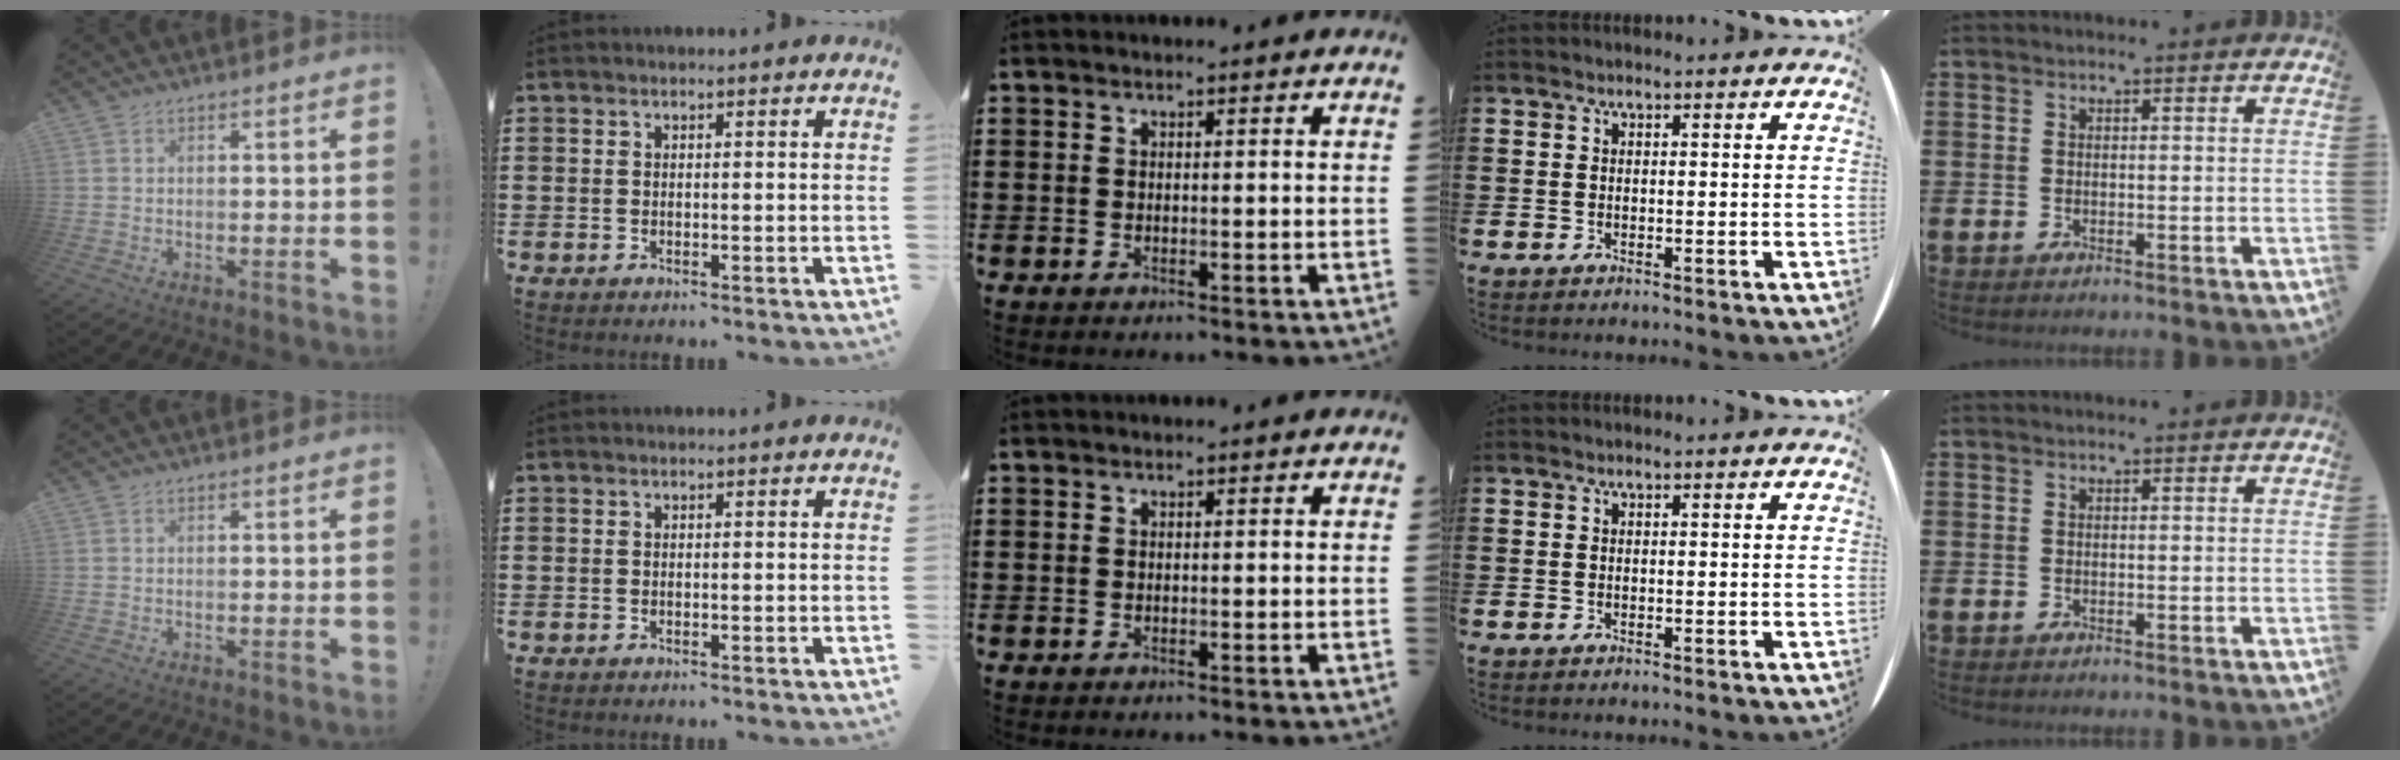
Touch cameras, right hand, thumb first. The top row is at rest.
{}